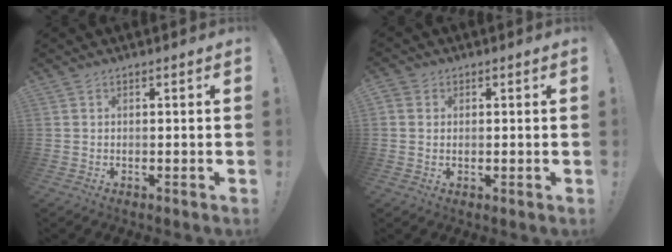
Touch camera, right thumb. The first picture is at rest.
{"total": 2.1, "force": [0.6, 1.9, 0.7], "torque": [-0.008, -0.003, 0.010]}